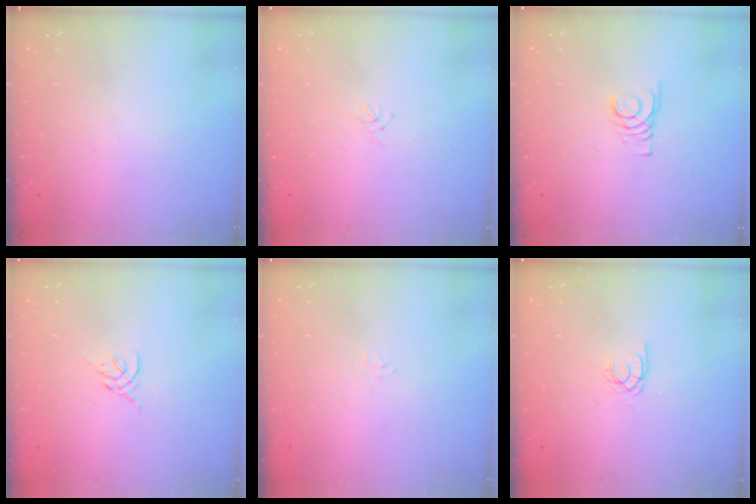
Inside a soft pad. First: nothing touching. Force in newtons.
{"total": 1.5, "press": 1.4, "slide": 0.4}
{"total": 1.8, "press": 1.7, "slide": 0.1}
{"total": 2.6, "press": 2.5, "slide": 0.8}
{"total": 2.9, "press": 2.9, "slide": 0.3}
{"total": 2.5, "press": 2.5, "slide": 0.1}